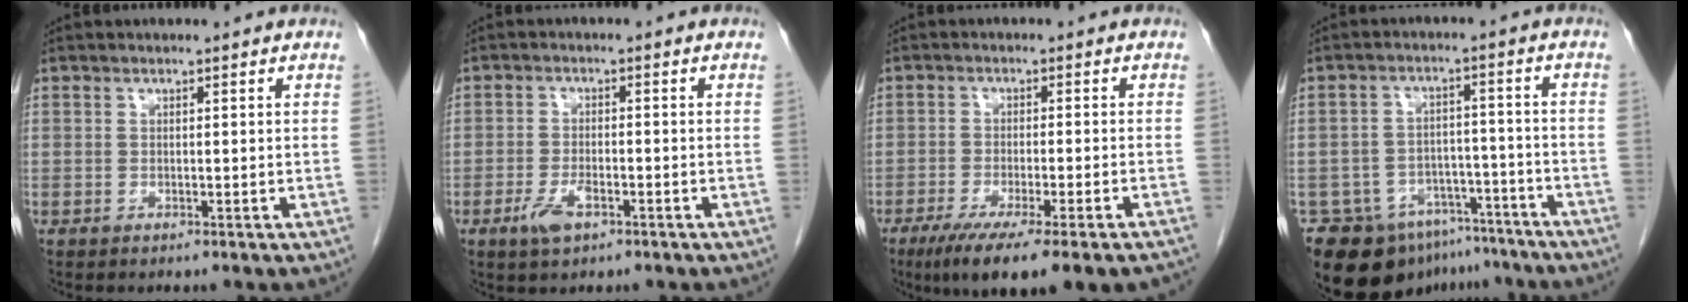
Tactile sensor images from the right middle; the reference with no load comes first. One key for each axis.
{"total": 3.8, "fx": -2.0, "fy": 1.4, "fz": 2.9, "tx": -0.061, "ty": -0.001, "tz": -0.033}
{"total": 14.8, "fx": -11.2, "fy": 1.1, "fz": 9.6, "tx": -0.111, "ty": -0.031, "tz": -0.167}
{"total": 13.3, "fx": -9.9, "fy": 8.0, "fz": 3.6, "tx": -0.061, "ty": 0.028, "tz": -0.137}